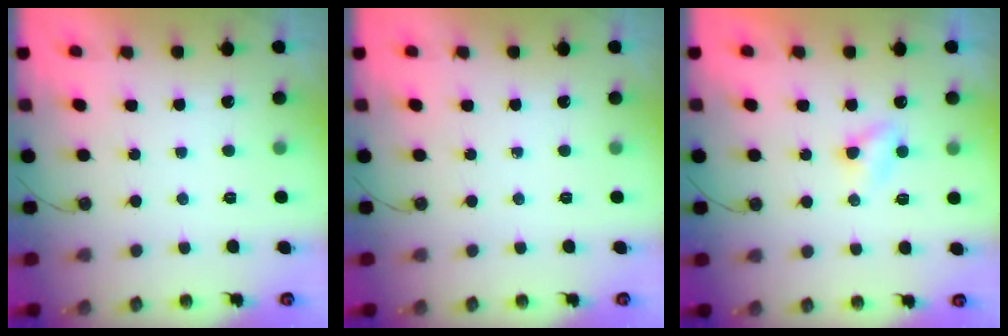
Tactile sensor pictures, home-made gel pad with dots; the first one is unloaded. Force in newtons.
{"total": 0.0}
{"total": 4.8, "press": 4.7, "slide": 0.5}